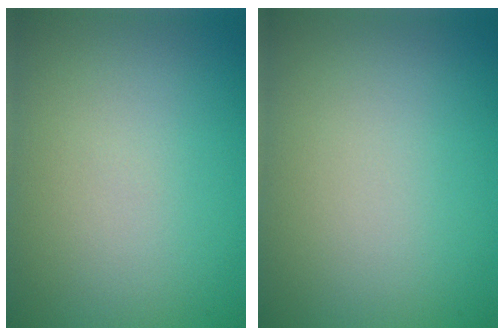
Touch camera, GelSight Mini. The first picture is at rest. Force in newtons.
{"total": 0.0}